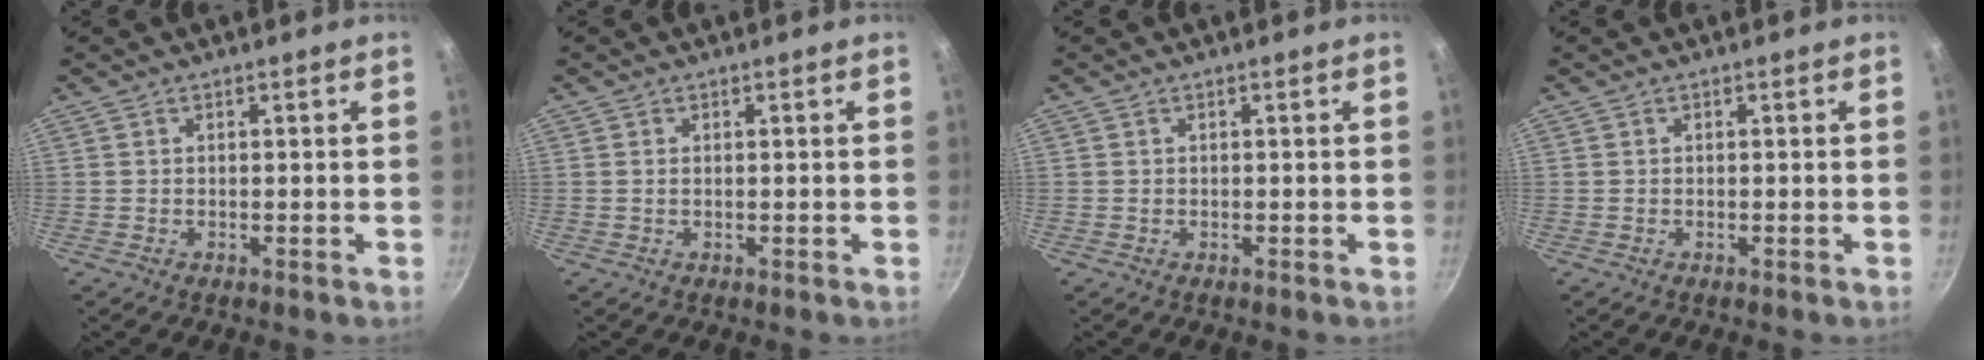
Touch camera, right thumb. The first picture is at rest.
{"total": 0.6, "force": [0.1, 0.3, 0.4], "torque": [-0.008, 0.001, 0.002]}
{"total": 0.0}
{"total": 0.0}